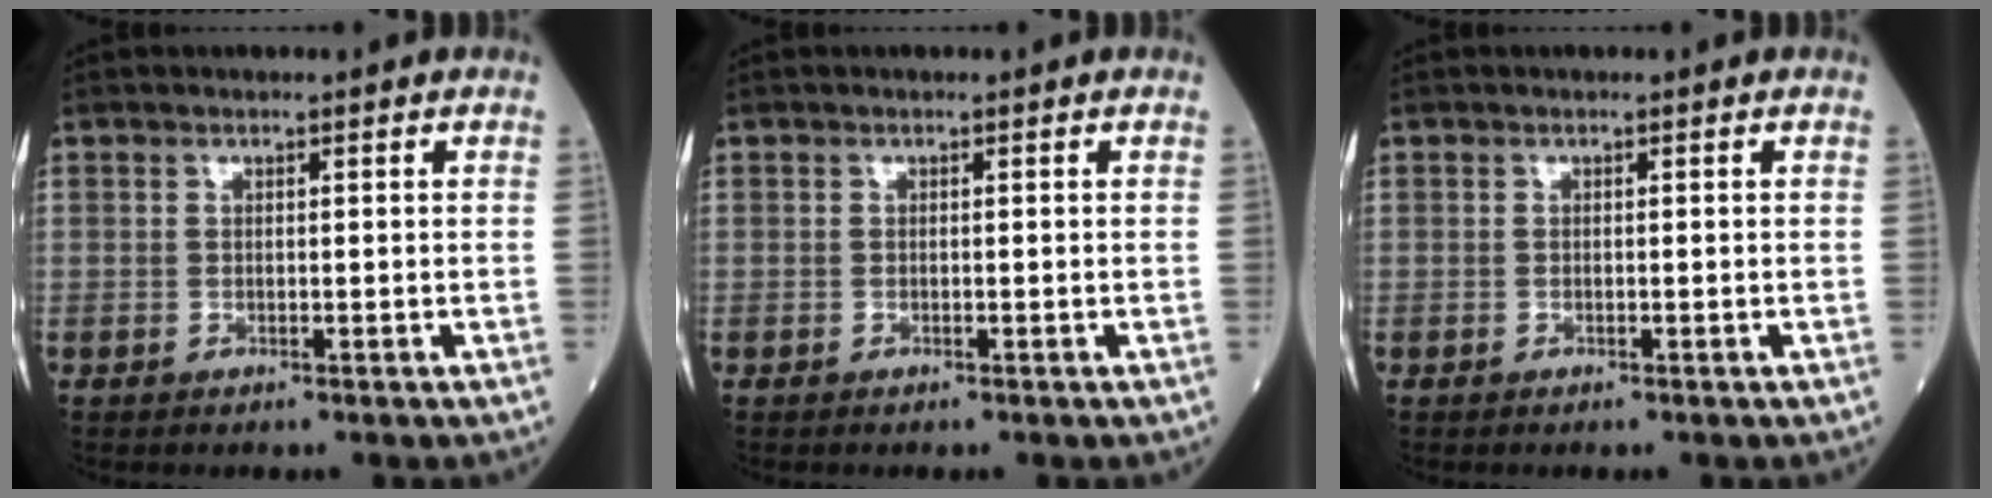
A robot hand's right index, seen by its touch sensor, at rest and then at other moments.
{"total": 0.0}
{"total": 0.0}